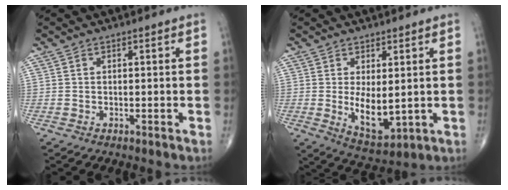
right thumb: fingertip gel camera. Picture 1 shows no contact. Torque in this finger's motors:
{"motor_torque": [1.34, 3.54, 0.69, 0.11, 0.28]}